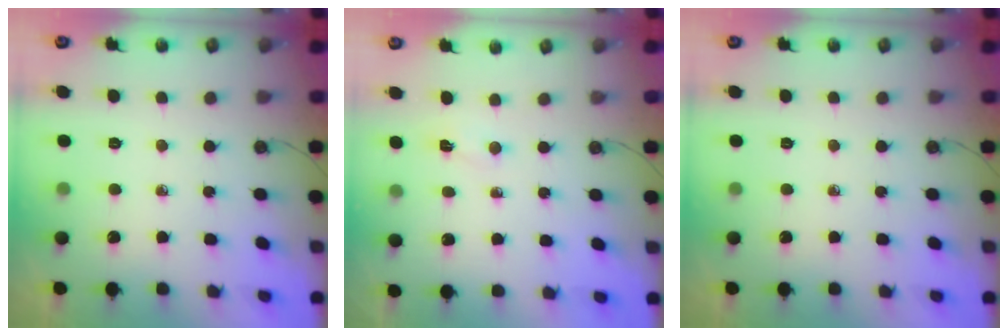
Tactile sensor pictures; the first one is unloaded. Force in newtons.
{"total": 3.8, "press": 0.5, "slide": 3.8}
{"total": 0.0}